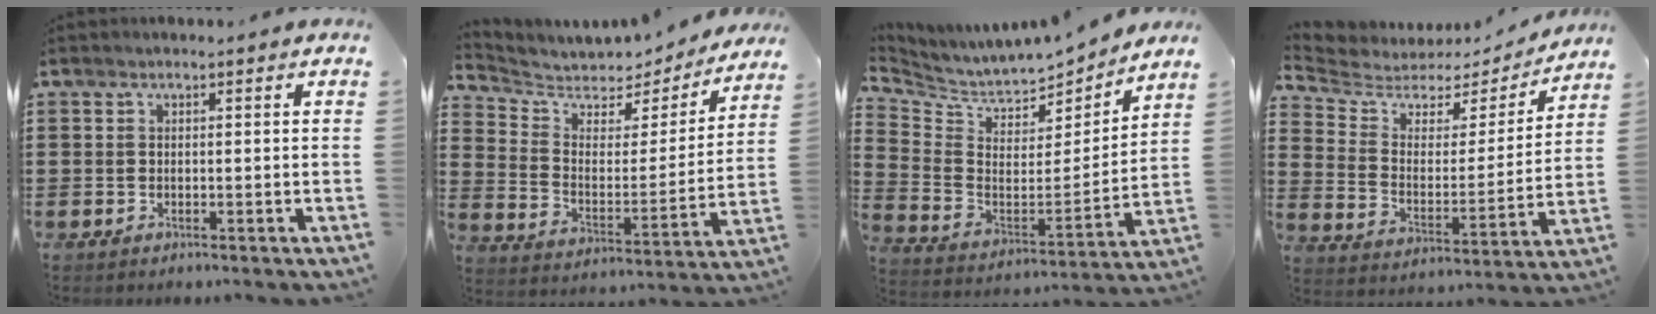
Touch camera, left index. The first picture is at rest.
{"total": 4.9, "force": [4.5, 1.8, 0.6], "torque": [-0.045, -0.038, 0.073]}
{"total": 5.0, "force": [4.7, 1.7, 0.5], "torque": [-0.044, -0.048, 0.079]}
{"total": 4.6, "force": [3.8, 2.3, 1.2], "torque": [-0.054, -0.026, 0.058]}